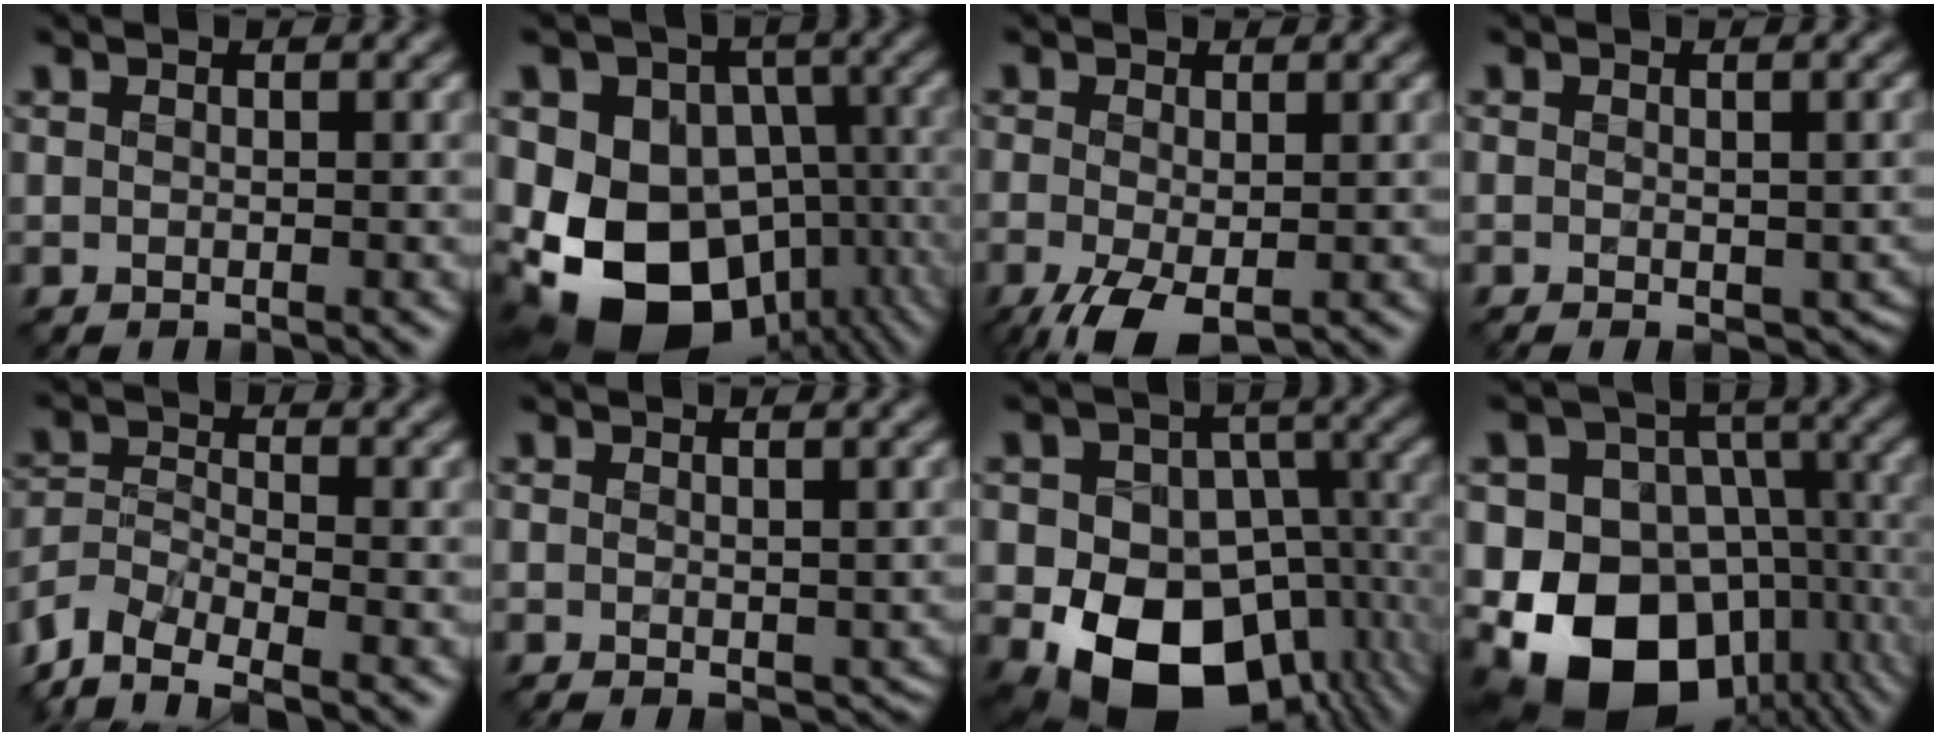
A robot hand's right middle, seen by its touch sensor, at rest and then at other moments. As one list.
[{"total": 15.6, "force": [-4.3, 12.0, 9.1], "torque": [-0.155, -0.021, -0.060]}, {"total": 5.4, "force": [-2.3, 2.4, 4.3], "torque": [-0.104, -0.017, -0.037]}, {"total": 3.5, "force": [-0.8, 2.1, 2.7], "torque": [-0.037, -0.018, -0.007]}, {"total": 5.3, "force": [-4.2, 1.8, 2.6], "torque": [-0.053, -0.007, -0.089]}, {"total": 2.7, "force": [-0.6, 1.6, 2.1], "torque": [-0.029, -0.013, -0.002]}, {"total": 16.4, "force": [-5.8, 12.0, 9.6], "torque": [-0.138, -0.021, -0.086]}, {"total": 14.5, "force": [-5.1, 11.3, 7.6], "torque": [-0.129, -0.018, -0.078]}]